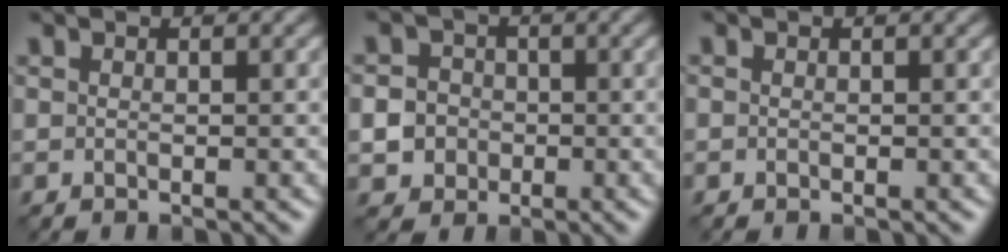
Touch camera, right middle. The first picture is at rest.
{"total": 4.2, "force": [-0.9, 4.0, 1.3], "torque": [0.001, 0.006, -0.031]}
{"total": 0.0}